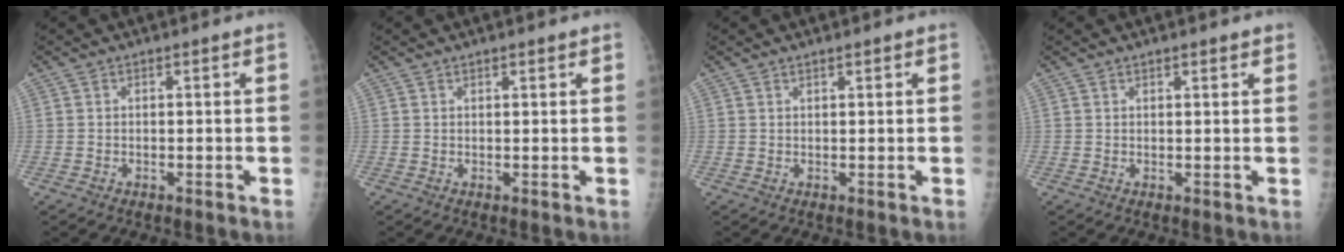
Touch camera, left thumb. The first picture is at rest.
{"total": 1.3, "force": [0.9, 0.3, 0.8], "torque": [-0.012, -0.003, 0.013]}
{"total": 1.1, "force": [0.8, 0.3, 0.7], "torque": [-0.010, -0.002, 0.012]}
{"total": 2.0, "force": [1.5, 0.5, 1.2], "torque": [-0.011, -0.003, 0.018]}